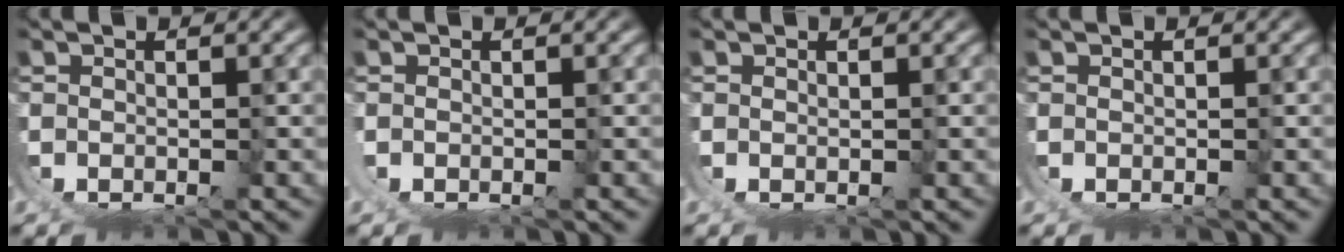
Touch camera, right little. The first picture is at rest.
{"total": 0.6, "force": [0.4, -0.4, 0.0], "torque": [0.003, 0.007, 0.005]}
{"total": 1.4, "force": [0.7, -1.3, -0.1], "torque": [0.008, 0.002, 0.015]}
{"total": 0.0}